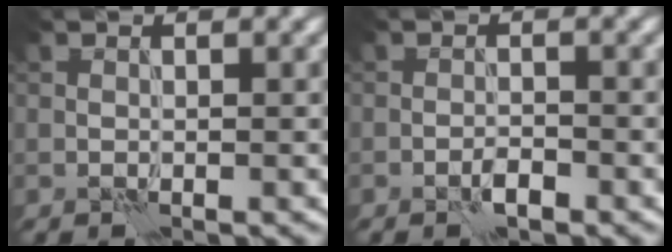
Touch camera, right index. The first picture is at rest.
{"total": 1.2, "force": [-0.9, 0.2, 0.8], "torque": [-0.015, 0.004, -0.018]}